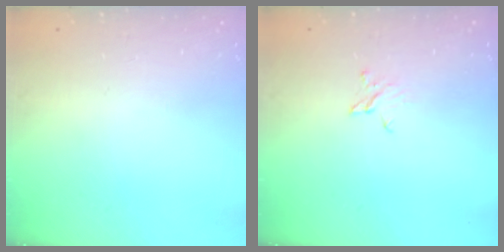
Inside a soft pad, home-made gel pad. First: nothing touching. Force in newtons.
{"total": 2.9, "press": 2.9, "slide": 0.2}